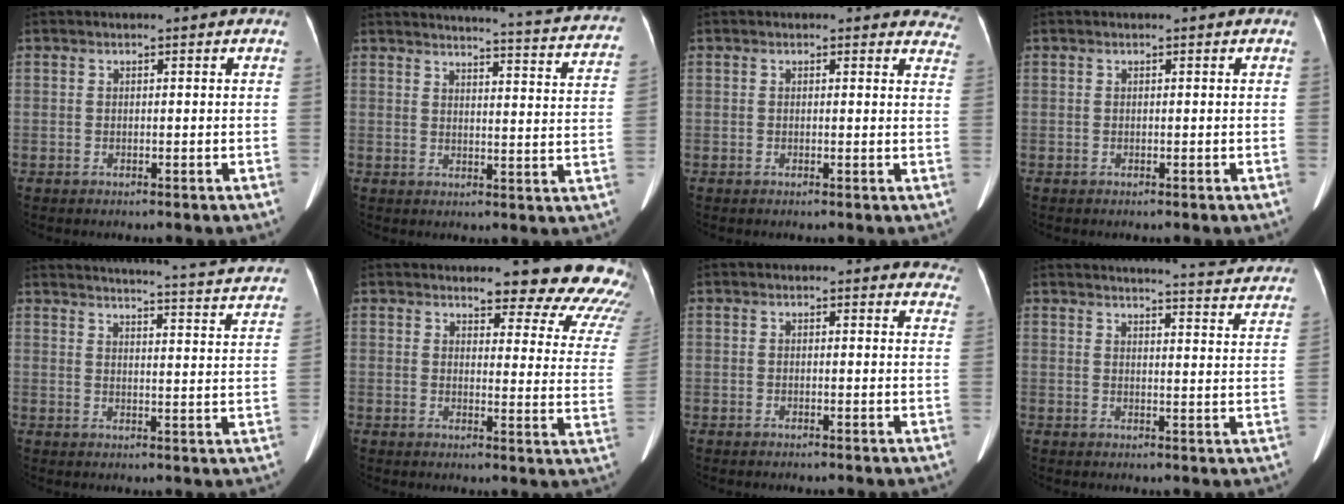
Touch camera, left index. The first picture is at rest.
{"total": 21.5, "force": [20.2, 1.3, 7.1], "torque": [-0.087, -0.075, 0.214]}
{"total": 6.1, "force": [5.7, 2.2, 0.2], "torque": [0.040, -0.019, 0.017]}
{"total": 0.0}
{"total": 25.9, "force": [24.4, 1.6, 8.5], "torque": [-0.119, -0.068, 0.275]}
{"total": 16.8, "force": [15.9, 3.7, 4.3], "torque": [-0.012, -0.103, 0.145]}
{"total": 5.9, "force": [5.5, 2.1, 0.3], "torque": [0.035, -0.018, 0.019]}
{"total": 17.9, "force": [17.2, 1.2, 4.6], "torque": [-0.051, -0.068, 0.182]}